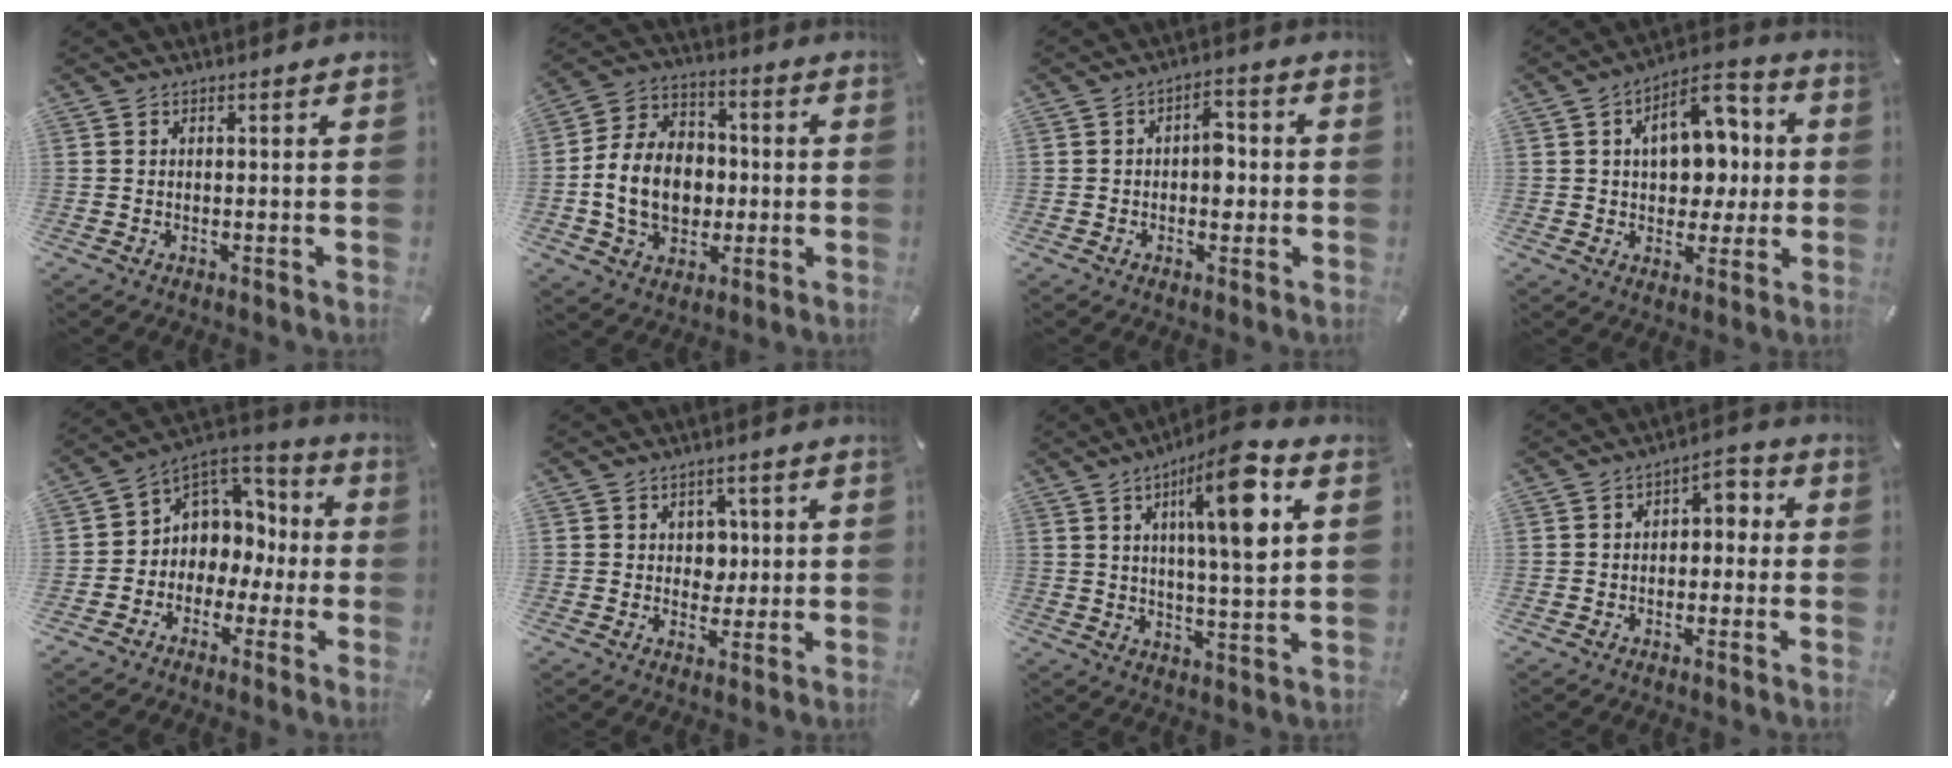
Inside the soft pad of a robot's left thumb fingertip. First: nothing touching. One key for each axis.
{"total": 14.3, "fx": -2.0, "fy": 11.3, "fz": 8.6, "tx": -0.202, "ty": 0.016, "tz": -0.034}
{"total": 5.7, "fx": -0.3, "fy": 3.5, "fz": 4.4, "tx": -0.051, "ty": 0.003, "tz": -0.014}
{"total": 13.7, "fx": 2.3, "fy": 9.5, "fz": 9.6, "tx": -0.126, "ty": 0.003, "tz": 0.040}
{"total": 7.1, "fx": 0.2, "fy": 7.0, "fz": 0.8, "tx": -0.018, "ty": -0.016, "tz": 0.009}
{"total": 5.0, "fx": 0.9, "fy": 4.4, "fz": 2.1, "tx": -0.021, "ty": -0.003, "tz": 0.009}
{"total": 15.1, "fx": 5.8, "fy": 3.4, "fz": 13.5, "tx": -0.213, "ty": -0.010, "tz": 0.083}
{"total": 3.8, "fx": -0.6, "fy": 2.7, "fz": 2.5, "tx": -0.028, "ty": 0.005, "tz": -0.022}